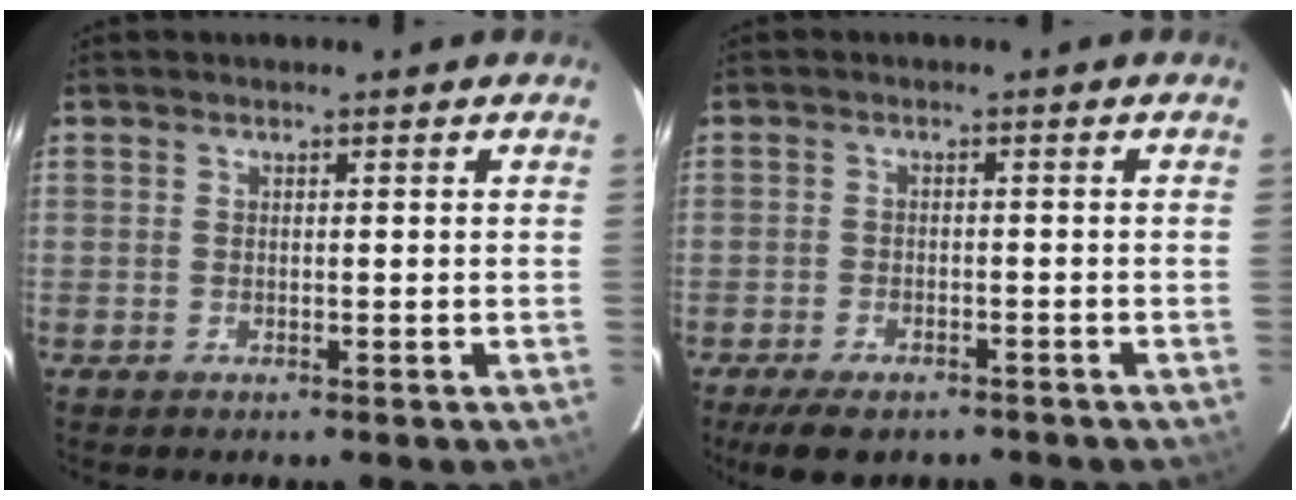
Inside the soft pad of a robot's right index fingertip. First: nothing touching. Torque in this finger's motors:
{"motor_torque": [0.50, -0.51, 0.02, -0.01]}